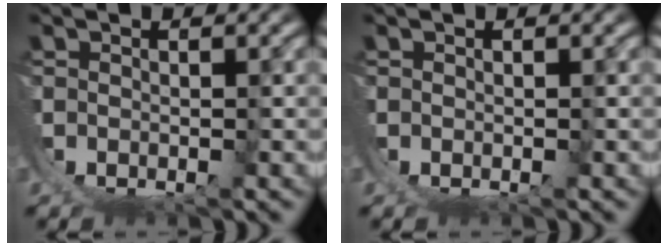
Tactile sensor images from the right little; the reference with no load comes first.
{"total": 0.0}